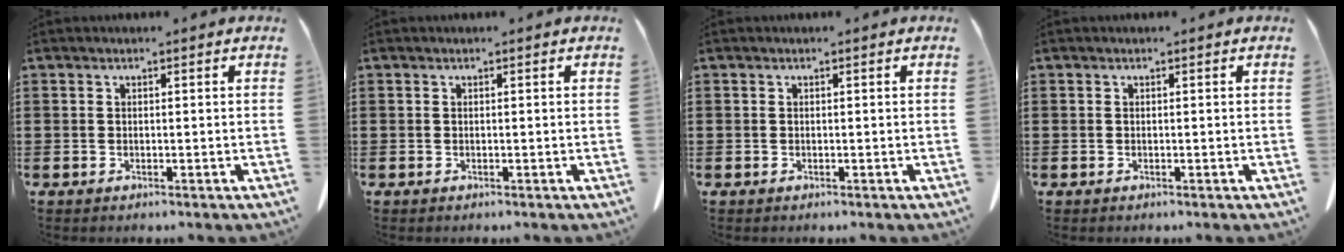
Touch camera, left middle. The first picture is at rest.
{"total": 0.0}
{"total": 0.0}
{"total": 0.0}